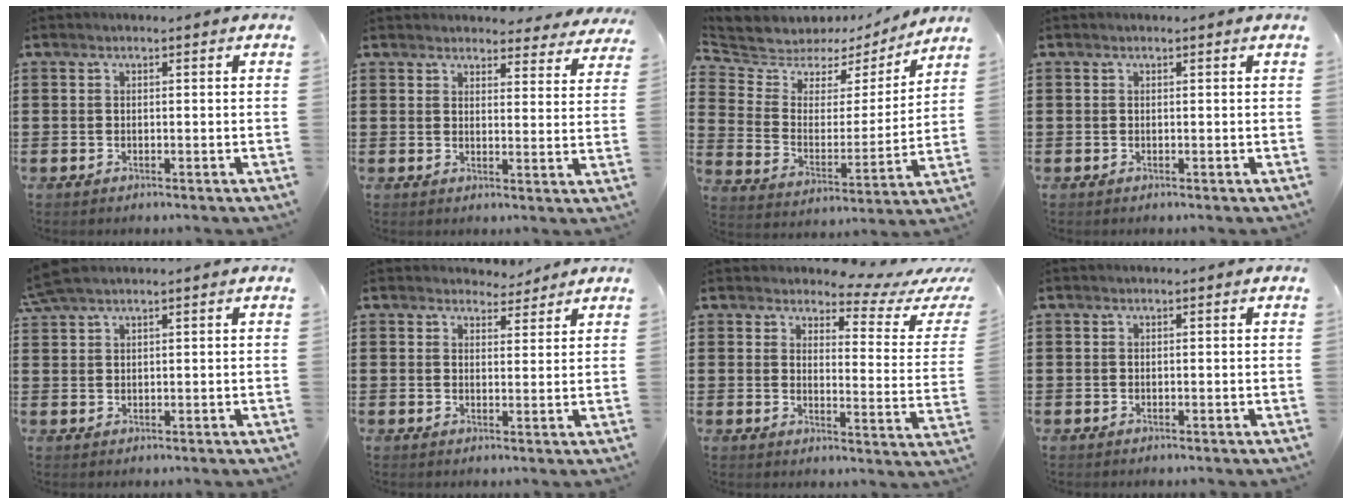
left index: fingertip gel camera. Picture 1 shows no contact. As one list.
[{"total": 3.7, "force": [3.6, 0.6, 0.4], "torque": [-0.014, -0.017, 0.065]}, {"total": 5.3, "force": [4.6, 2.6, 0.1], "torque": [-0.043, -0.034, 0.076]}, {"total": 0.0}, {"total": 3.0, "force": [2.4, 0.4, 1.8], "torque": [-0.041, 0.003, 0.047]}, {"total": 3.3, "force": [3.1, 1.1, 0.4], "torque": [-0.009, -0.008, 0.057]}, {"total": 4.4, "force": [3.9, 1.0, 1.9], "torque": [-0.045, -0.026, 0.060]}, {"total": 0.0}]